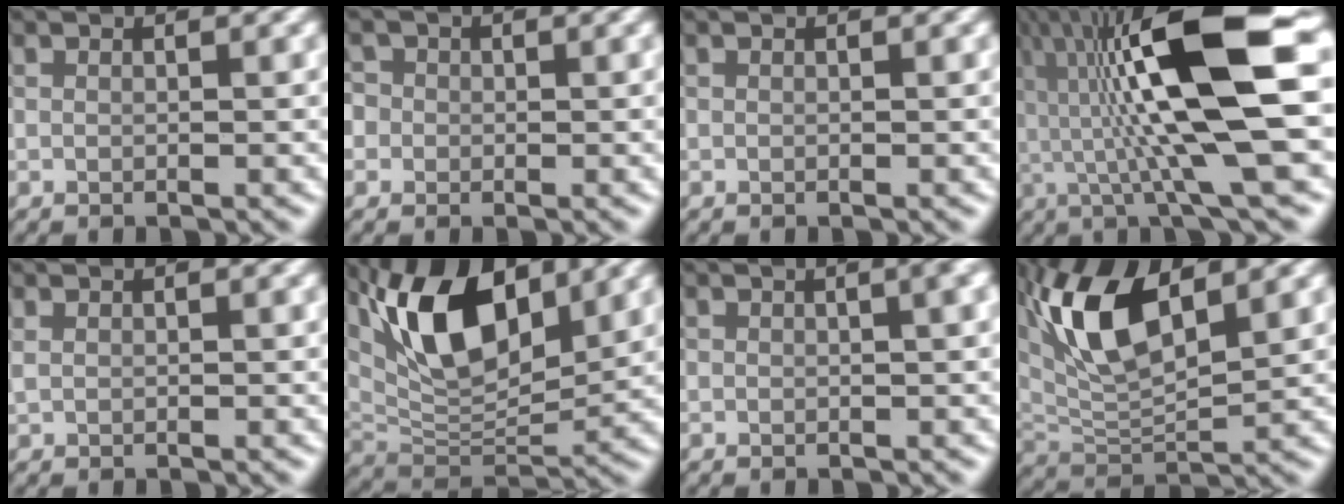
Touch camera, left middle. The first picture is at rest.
{"total": 1.8, "force": [0.4, 1.8, 0.2], "torque": [-0.007, 0.011, 0.004]}
{"total": 0.0}
{"total": 13.1, "force": [1.2, 2.7, 12.7], "torque": [-0.227, 0.018, 0.024]}
{"total": 0.0}
{"total": 9.8, "force": [4.6, 4.5, 7.3], "torque": [-0.135, 0.004, 0.093]}
{"total": 2.2, "force": [0.7, 0.9, 1.9], "torque": [-0.007, 0.008, 0.012]}
{"total": 7.7, "force": [3.0, 3.1, 6.4], "torque": [-0.129, 0.008, 0.059]}